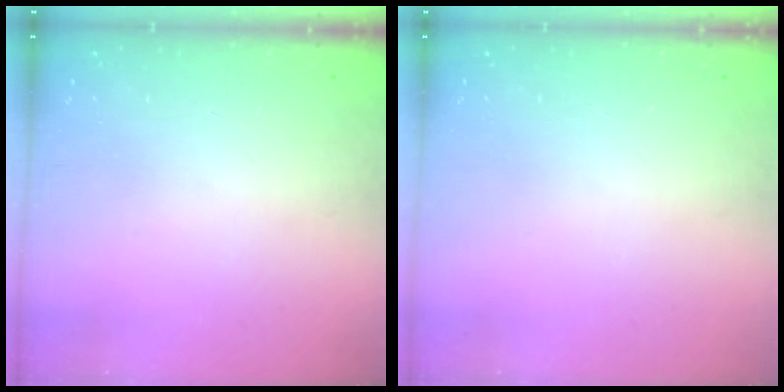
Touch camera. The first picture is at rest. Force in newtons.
{"total": 0.0}